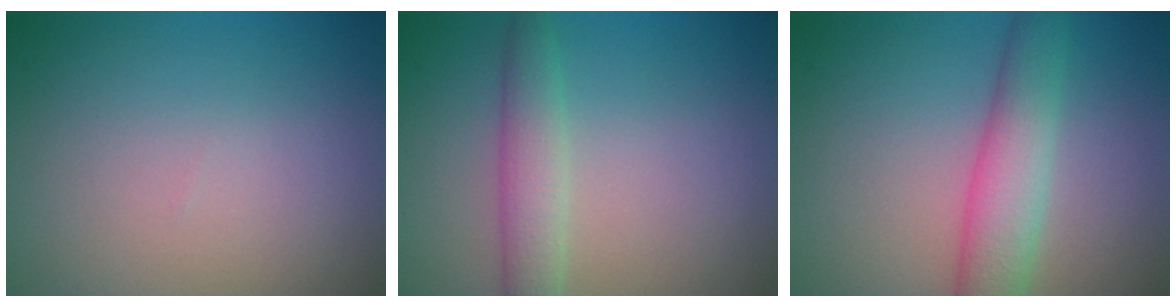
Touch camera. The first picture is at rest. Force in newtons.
{"total": 2.9, "press": 2.9, "slide": 0.2}
{"total": 4.7, "press": 4.7, "slide": 0.1}